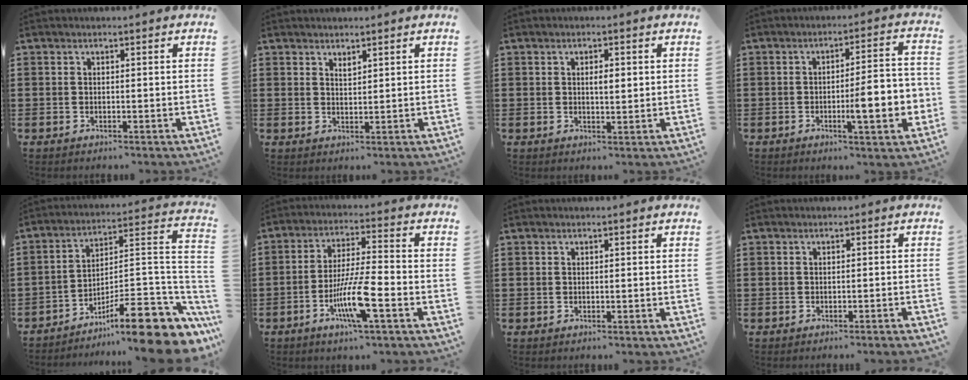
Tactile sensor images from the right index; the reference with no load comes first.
{"total": 1.3, "force": [1.2, 0.4, 0.4], "torque": [-0.009, 0.001, 0.022]}
{"total": 2.1, "force": [0.3, 0.7, 2.0], "torque": [-0.039, 0.004, 0.004]}
{"total": 9.1, "force": [-2.4, 1.7, 8.6], "torque": [-0.122, -0.006, -0.041]}
{"total": 13.2, "force": [-8.9, 3.0, 9.3], "torque": [-0.115, 0.022, -0.154]}
{"total": 9.4, "force": [-3.9, 1.1, 8.5], "torque": [-0.168, -0.012, -0.075]}
{"total": 0.0}
{"total": 1.0, "force": [-0.8, -0.2, 0.5], "torque": [-0.010, -0.001, -0.016]}